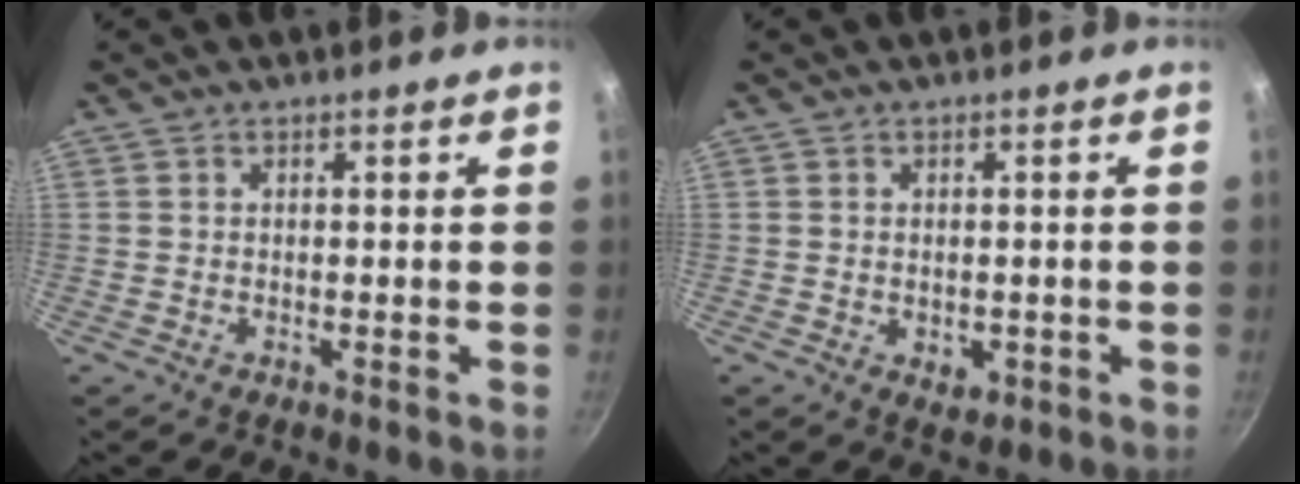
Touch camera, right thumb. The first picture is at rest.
{"total": 2.9, "force": [-0.7, 2.1, 1.9], "torque": [-0.024, -0.003, -0.005]}